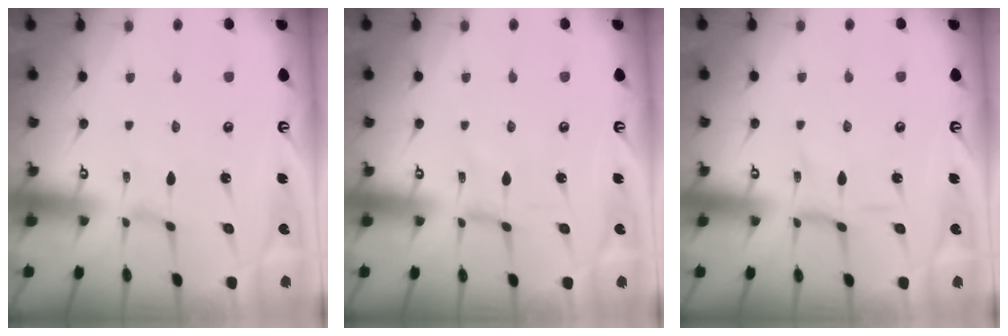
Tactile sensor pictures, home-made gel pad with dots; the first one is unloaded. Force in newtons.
{"total": 0.0}
{"total": 0.6, "press": 0.6, "slide": 0.2}